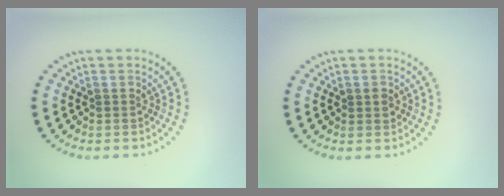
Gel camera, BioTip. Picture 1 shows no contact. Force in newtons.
{"total": 1.0, "press": 1.0, "slide": 0.1}